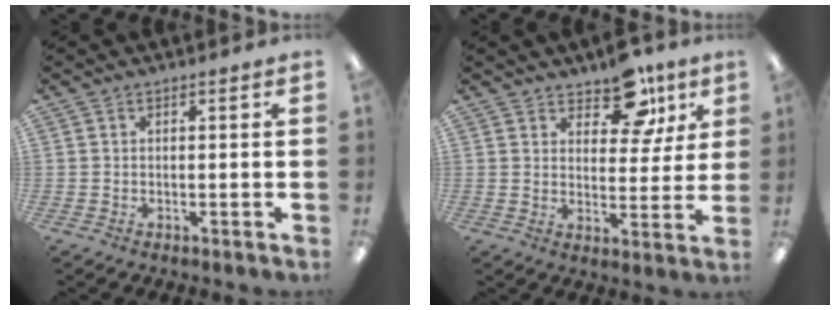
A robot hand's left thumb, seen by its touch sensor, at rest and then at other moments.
{"total": 11.8, "force": [8.1, 6.1, 6.2], "torque": [-0.076, -0.041, 0.141]}